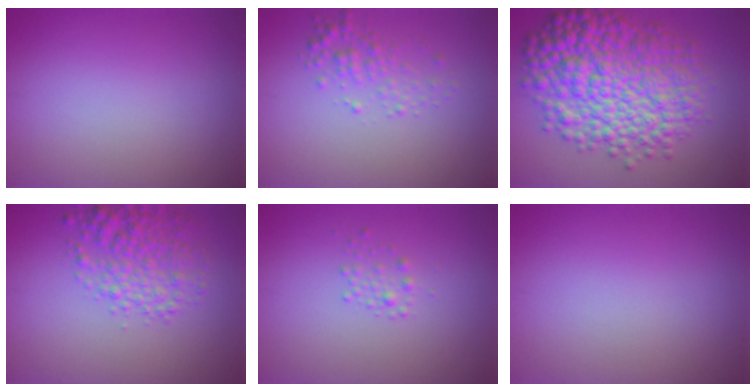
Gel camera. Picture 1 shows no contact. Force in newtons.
{"total": 2.0, "press": 2.0, "slide": 0.1}
{"total": 11.5, "press": 11.5, "slide": 0.1}
{"total": 4.4, "press": 4.4, "slide": 0.2}
{"total": 1.1, "press": 1.1, "slide": 0.1}
{"total": 0.0}